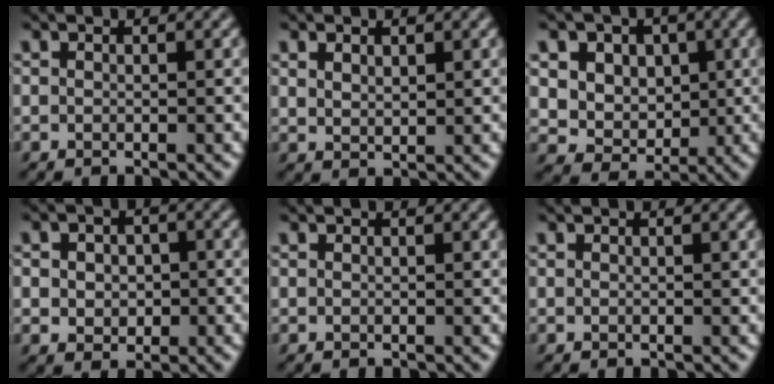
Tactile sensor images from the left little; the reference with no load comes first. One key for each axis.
{"total": 1.4, "fx": 0.8, "fy": 0.7, "fz": 0.9, "tx": -0.023, "ty": -0.001, "tz": 0.021}
{"total": 7.8, "fx": 2.3, "fy": 6.5, "fz": 3.7, "tx": -0.062, "ty": 0.004, "tz": 0.036}
{"total": 4.5, "fx": 0.4, "fy": 3.5, "fz": 2.9, "tx": -0.036, "ty": 0.021, "tz": -0.016}
{"total": 0.0}
{"total": 0.0}